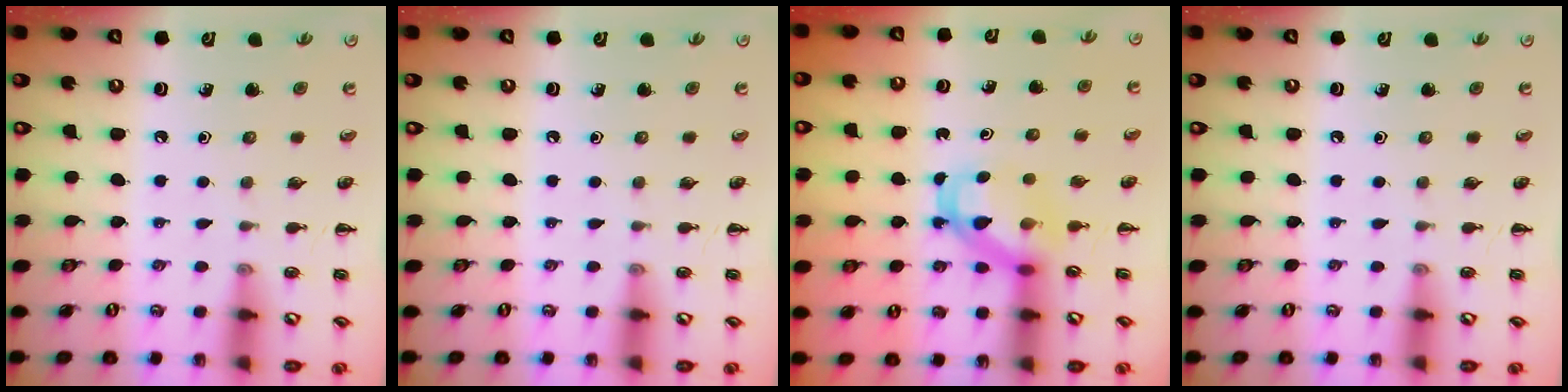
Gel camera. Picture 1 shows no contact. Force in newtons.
{"total": 0.0}
{"total": 5.3, "press": 5.3, "slide": 0.8}
{"total": 0.0}